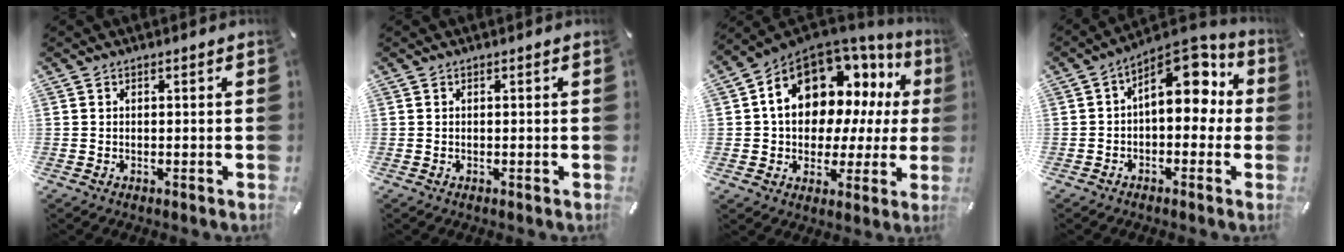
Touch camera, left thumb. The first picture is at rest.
{"total": 0.0}
{"total": 17.0, "force": [6.6, 11.7, 10.4], "torque": [-0.170, -0.044, 0.117]}
{"total": 12.0, "force": [4.9, 6.9, 8.5], "torque": [-0.108, -0.043, 0.083]}